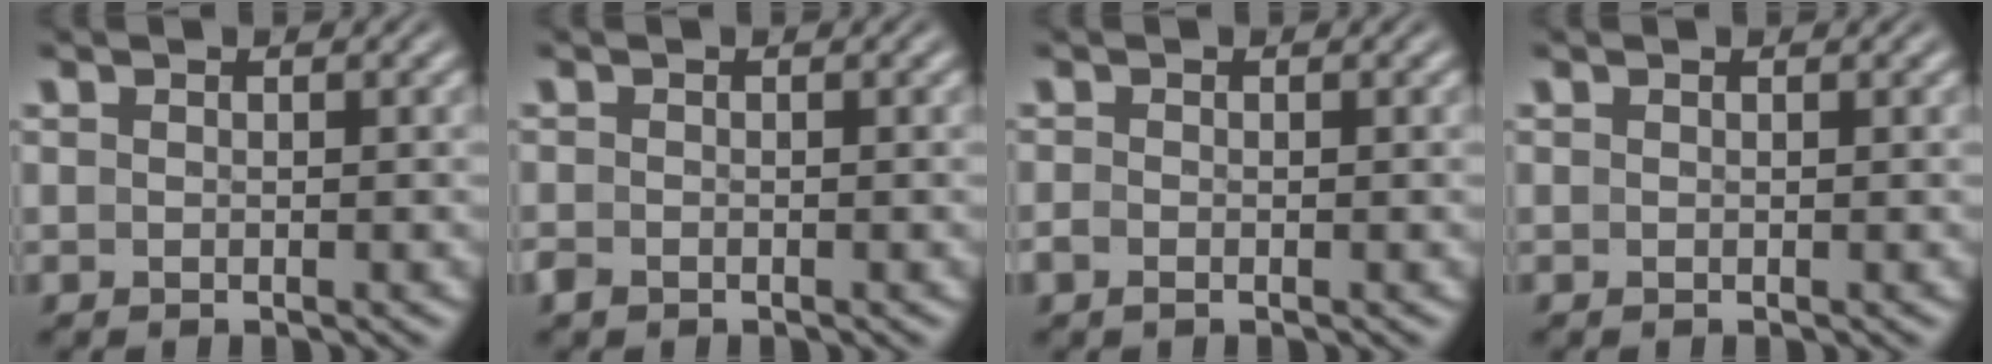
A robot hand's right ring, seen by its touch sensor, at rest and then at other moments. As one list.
[{"total": 1.2, "force": [-1.0, 0.6, 0.3], "torque": [-0.010, -0.010, -0.014]}, {"total": 1.1, "force": [-0.8, 0.6, 0.5], "torque": [-0.017, -0.008, -0.012]}, {"total": 0.0}]